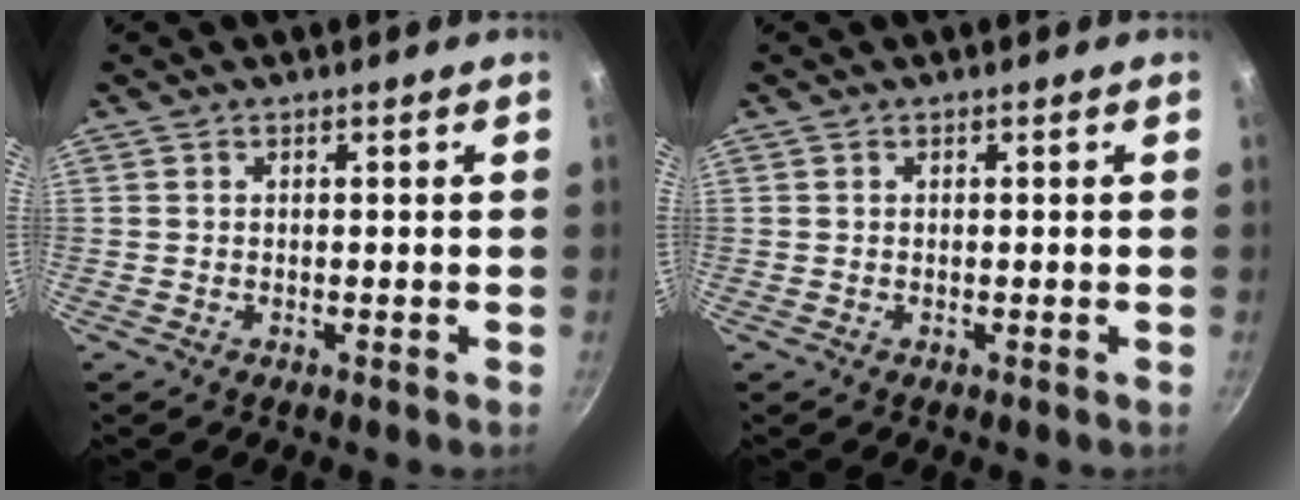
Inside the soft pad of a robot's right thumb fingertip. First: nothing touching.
{"total": 0.0}